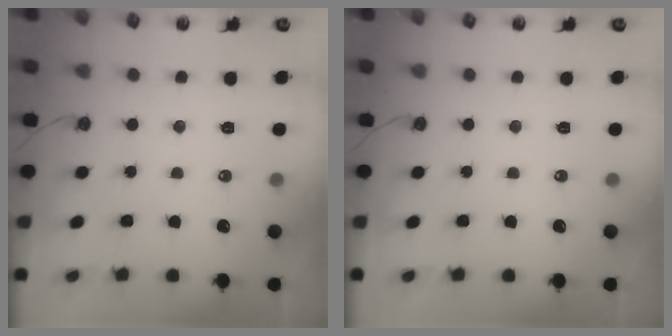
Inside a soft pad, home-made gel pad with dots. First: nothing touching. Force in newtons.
{"total": 0.0}